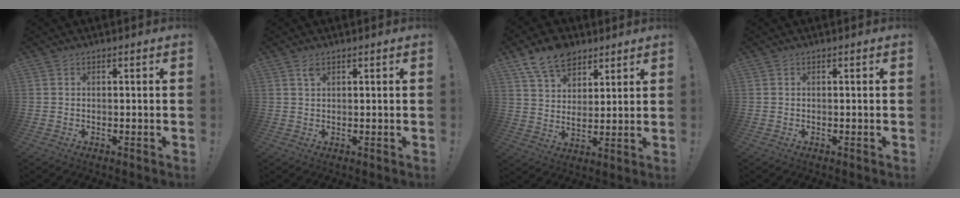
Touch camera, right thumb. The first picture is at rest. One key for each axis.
{"total": 2.2, "fx": 1.4, "fy": 1.0, "fz": 1.3, "tx": -0.018, "ty": -0.004, "tz": 0.023}
{"total": 11.0, "fx": 8.1, "fy": 6.3, "fz": 4.2, "tx": -0.071, "ty": -0.042, "tz": 0.155}
{"total": 0.0}